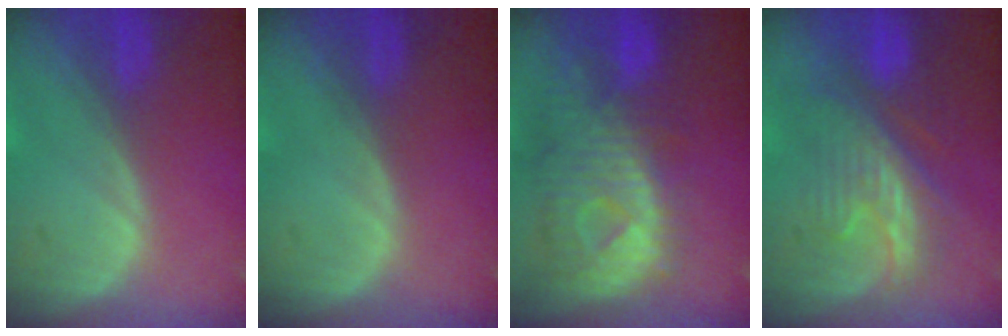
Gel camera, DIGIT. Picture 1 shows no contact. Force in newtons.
{"total": 0.0}
{"total": 10.7, "press": 9.6, "slide": 4.7}
{"total": 8.5, "press": 8.3, "slide": 1.9}